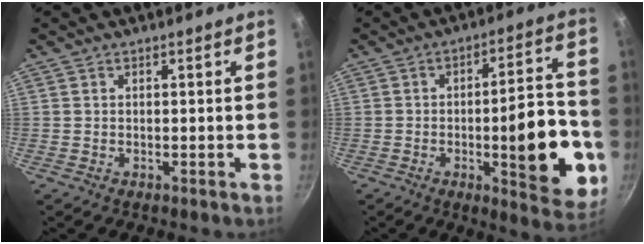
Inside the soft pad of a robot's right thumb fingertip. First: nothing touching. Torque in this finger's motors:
{"motor_torque": [0.02, 0.91, 1.08, -0.04, 0.12]}